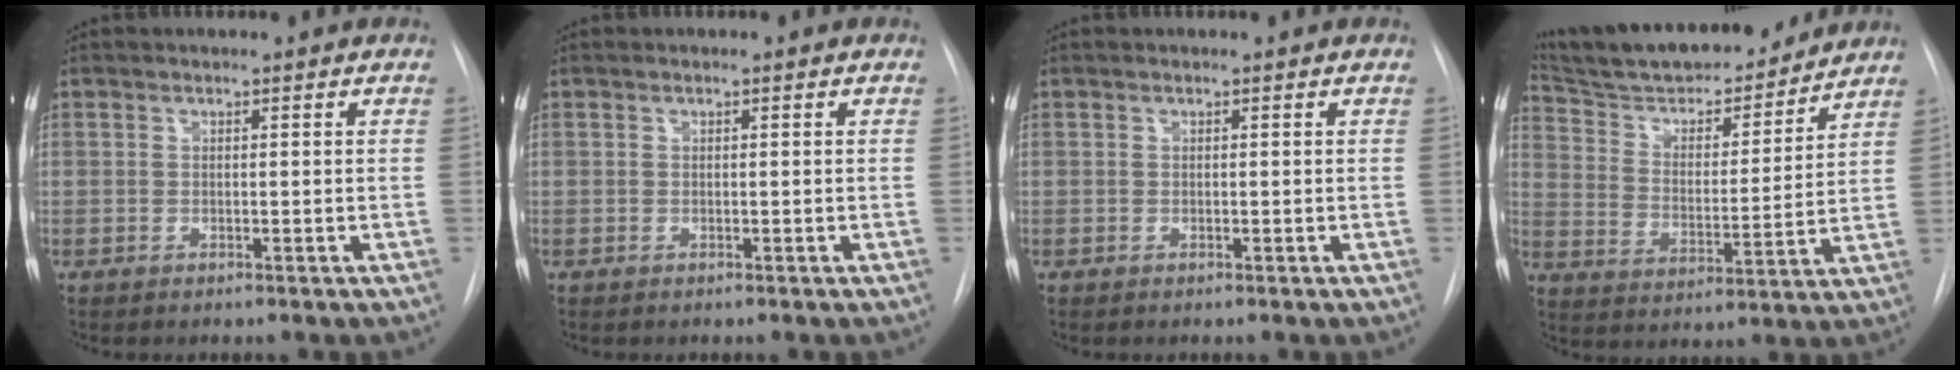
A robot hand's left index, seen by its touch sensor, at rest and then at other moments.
{"total": 0.0}
{"total": 0.0}
{"total": 20.1, "force": [18.3, 3.8, 7.4], "torque": [-0.119, -0.001, 0.285]}